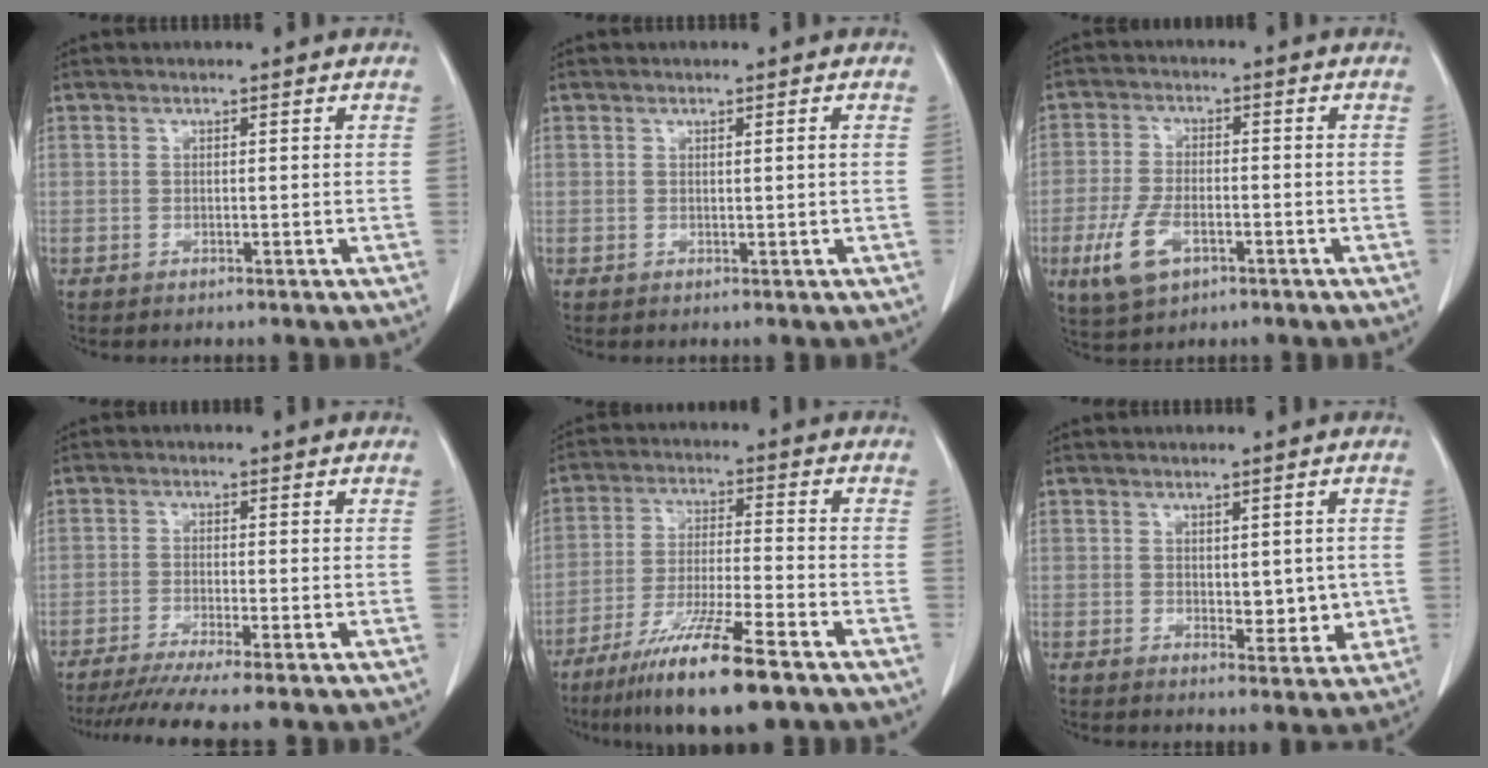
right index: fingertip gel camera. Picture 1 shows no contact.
{"total": 0.5, "force": [0.1, -0.2, 0.5], "torque": [-0.008, -0.002, 0.004]}
{"total": 7.5, "force": [-3.3, 3.7, 5.7], "torque": [-0.128, -0.005, -0.057]}
{"total": 8.6, "force": [-7.1, -0.9, 4.8], "torque": [-0.064, -0.021, -0.111]}
{"total": 12.9, "force": [-8.5, 0.4, 9.7], "torque": [-0.182, -0.037, -0.152]}
{"total": 4.4, "force": [0.0, 2.5, 3.6], "torque": [-0.036, -0.007, 0.010]}